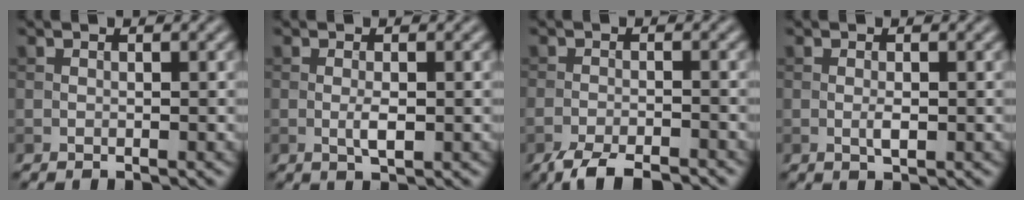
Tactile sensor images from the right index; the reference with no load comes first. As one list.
[{"total": 1.7, "force": [-0.3, 0.5, 1.6], "torque": [-0.034, -0.003, -0.006]}, {"total": 4.8, "force": [-4.0, 1.0, 2.5], "torque": [-0.045, -0.008, -0.075]}, {"total": 1.2, "force": [-0.2, 0.4, 1.1], "torque": [-0.024, -0.002, -0.004]}]